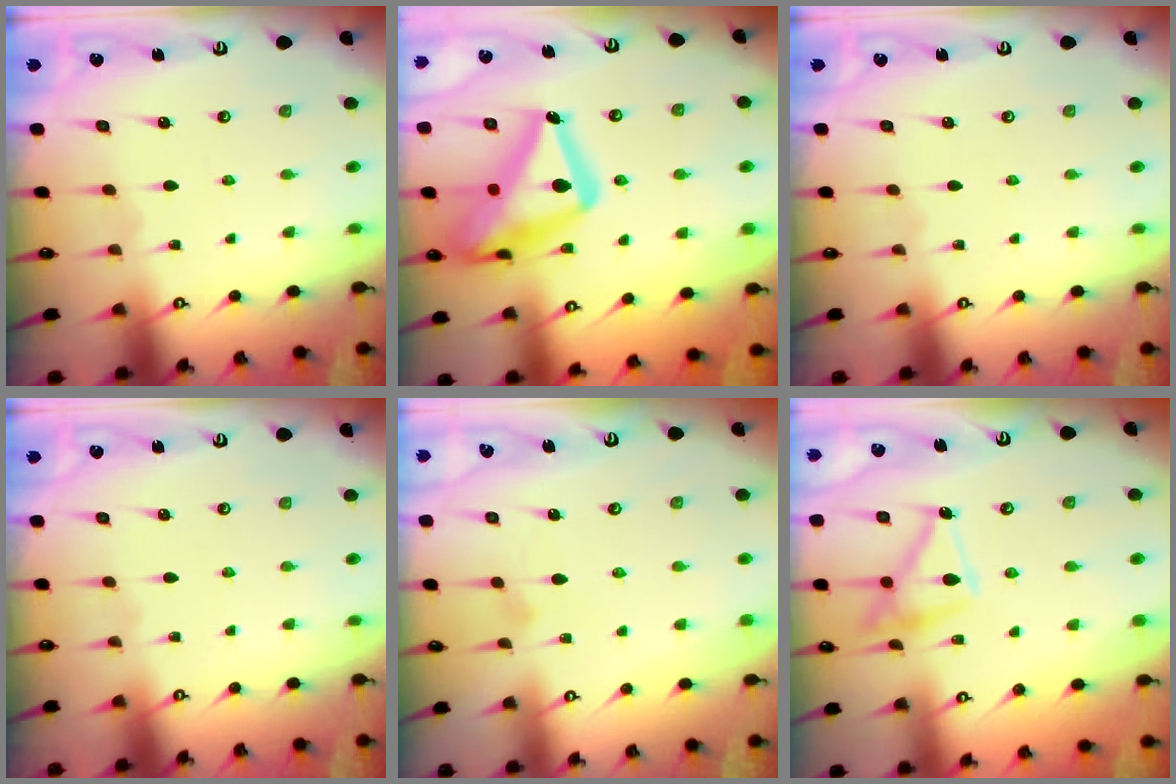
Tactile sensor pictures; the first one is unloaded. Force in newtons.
{"total": 24.0, "press": 24.0, "slide": 1.6}
{"total": 0.0}
{"total": 0.0}
{"total": 7.3, "press": 7.3, "slide": 0.4}
{"total": 15.3, "press": 15.3, "slide": 1.1}